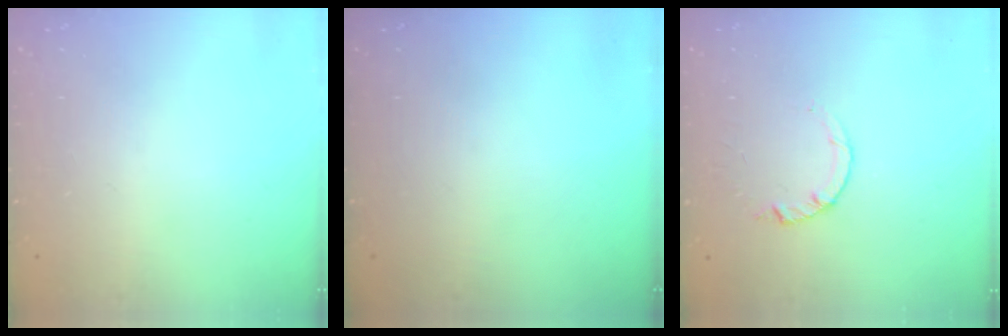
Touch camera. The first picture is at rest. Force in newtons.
{"total": 0.0}
{"total": 1.0, "press": 0.9, "slide": 0.3}